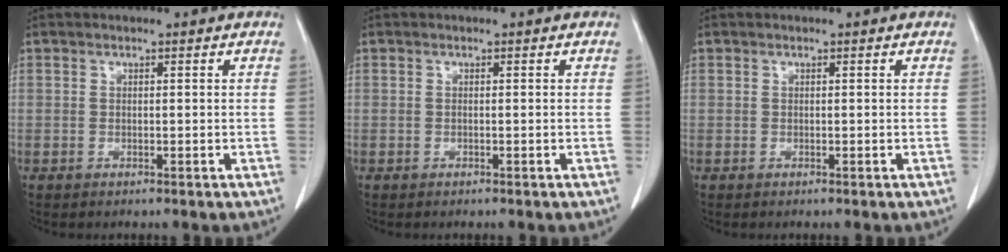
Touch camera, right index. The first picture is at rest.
{"total": 0.0}
{"total": 0.0}